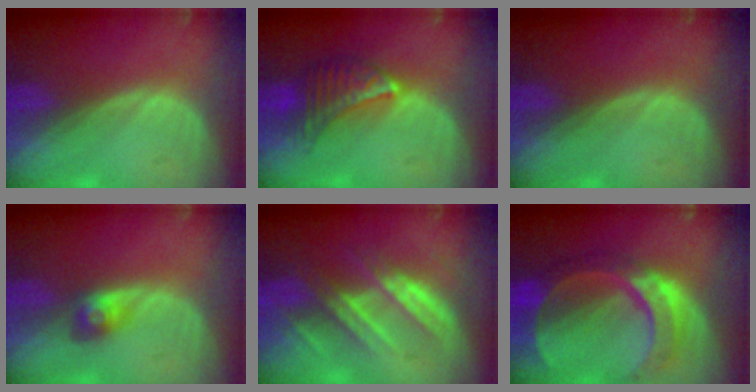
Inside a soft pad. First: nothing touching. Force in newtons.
{"total": 7.1, "press": 6.5, "slide": 3.0}
{"total": 0.0}
{"total": 2.9, "press": 2.7, "slide": 1.0}
{"total": 7.4, "press": 7.1, "slide": 2.1}
{"total": 10.9, "press": 9.2, "slide": 6.0}